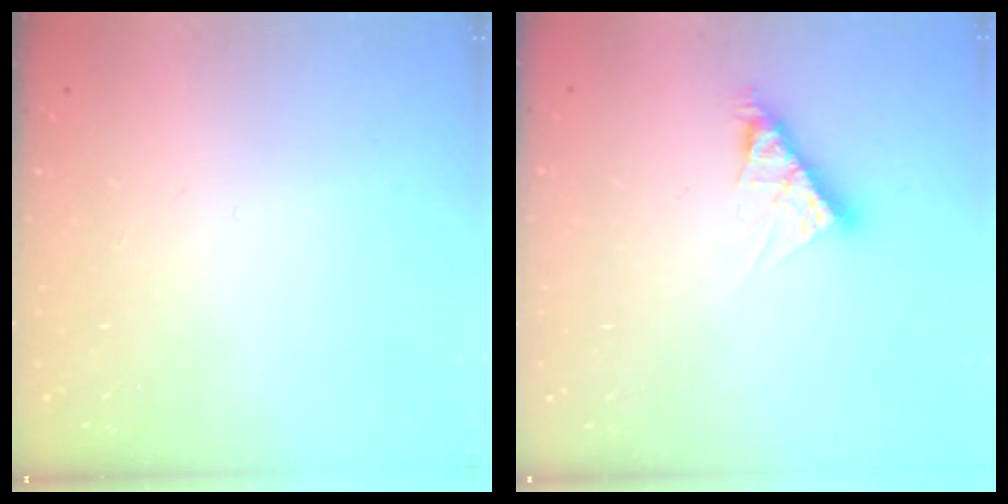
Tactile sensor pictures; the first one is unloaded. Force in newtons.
{"total": 6.9, "press": 6.9, "slide": 0.6}